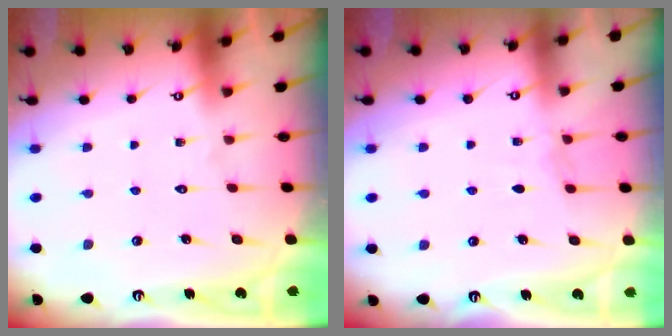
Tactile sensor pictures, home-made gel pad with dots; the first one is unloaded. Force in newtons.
{"total": 2.6, "press": 2.6, "slide": 0.4}